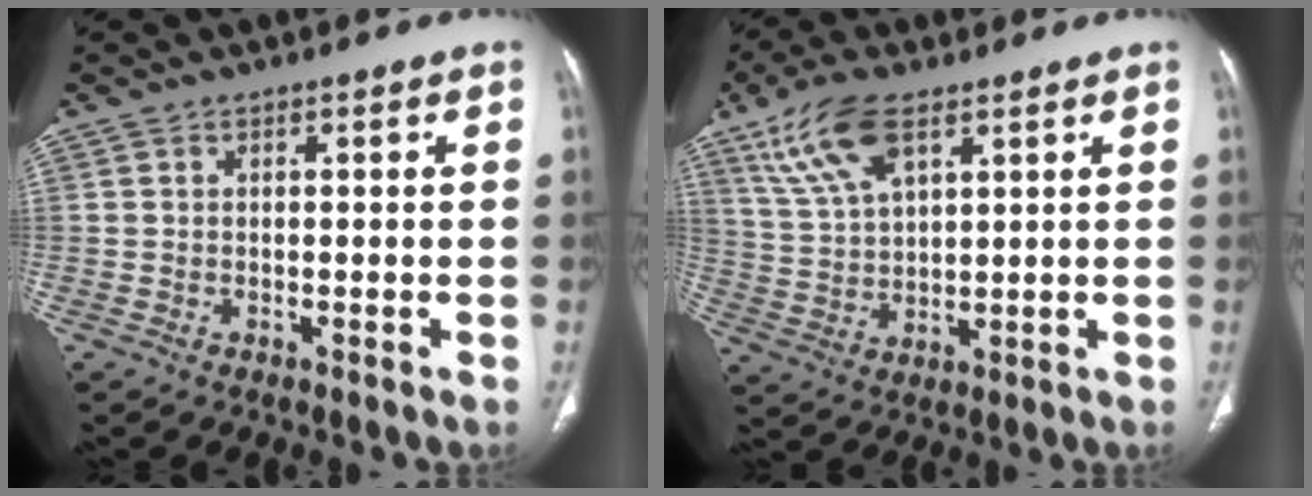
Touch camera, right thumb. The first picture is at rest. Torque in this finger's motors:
{"motor_torque": [-0.31, 0.37, 0.04, 0.08, 0.09]}